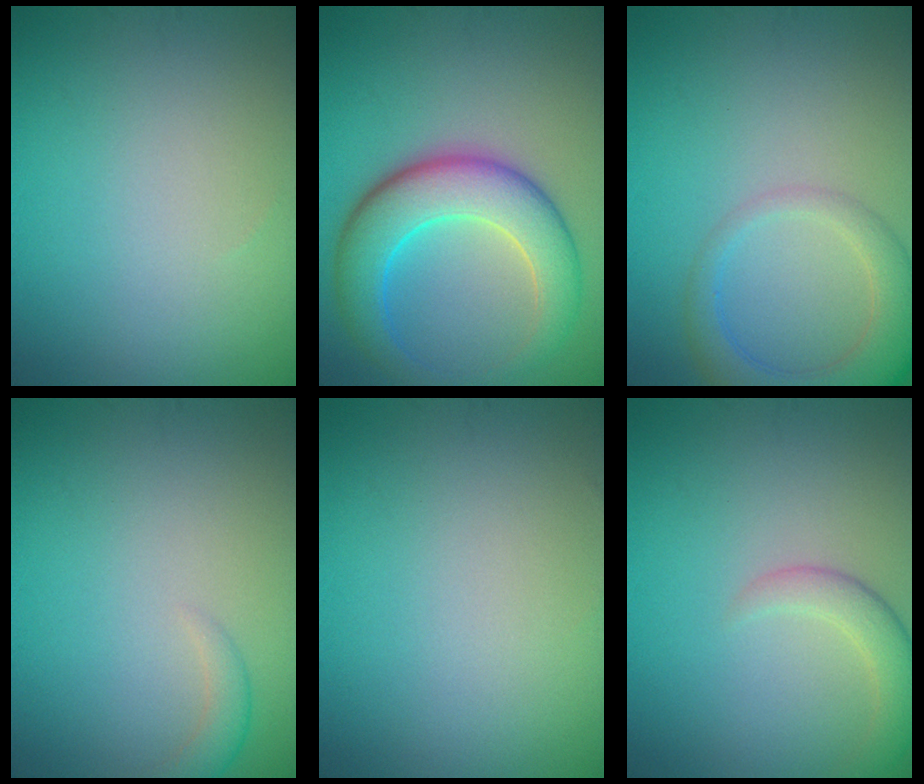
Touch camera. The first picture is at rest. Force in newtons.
{"total": 7.7, "press": 7.7, "slide": 0.3}
{"total": 4.8, "press": 4.8, "slide": 0.3}
{"total": 1.5, "press": 1.5, "slide": 0.1}
{"total": 0.0}
{"total": 2.7, "press": 2.7, "slide": 0.2}